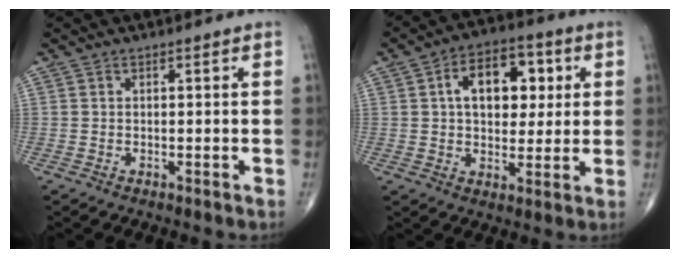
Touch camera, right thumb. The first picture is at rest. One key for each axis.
{"total": 13.2, "fx": 3.1, "fy": 8.3, "fz": 9.8, "tx": -0.107, "ty": 0.008, "tz": 0.044}